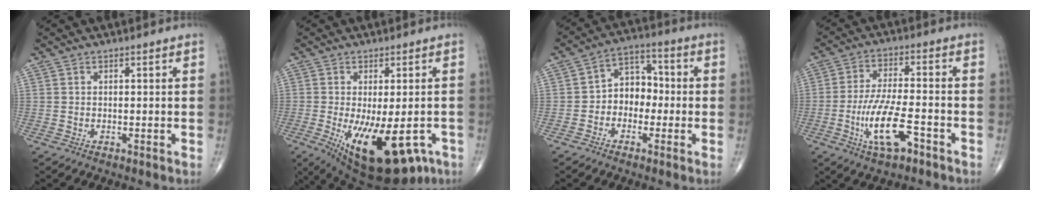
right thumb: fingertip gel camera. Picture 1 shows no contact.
{"total": 17.8, "force": [-6.9, 7.5, 14.6], "torque": [-0.198, -0.020, -0.084]}
{"total": 7.6, "force": [-1.2, 5.9, 4.6], "torque": [-0.036, 0.034, -0.038]}
{"total": 10.8, "force": [-4.6, 3.5, 9.1], "torque": [-0.181, 0.020, -0.081]}